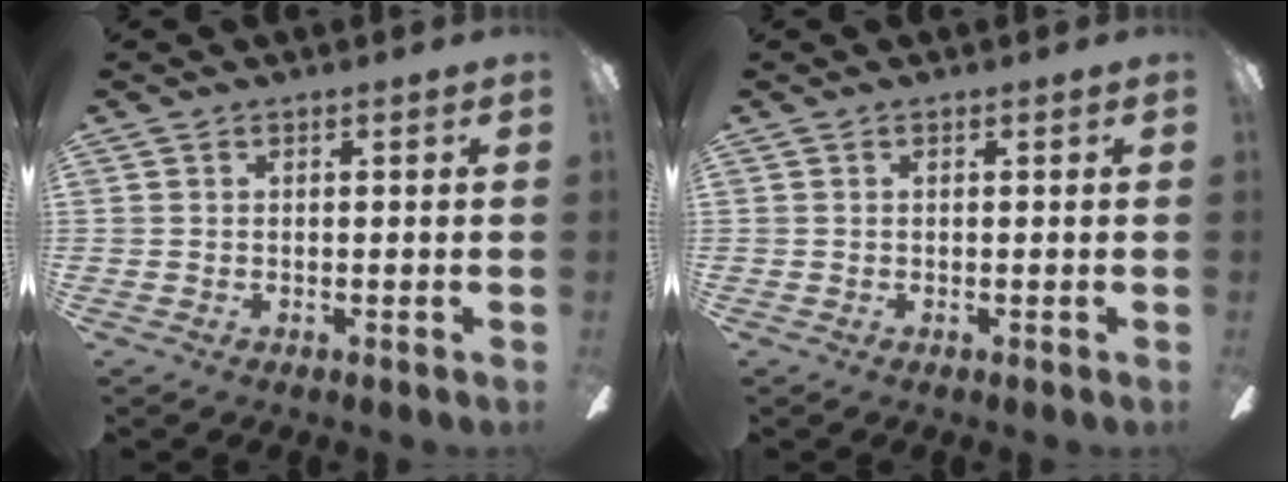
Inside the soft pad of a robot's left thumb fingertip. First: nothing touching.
{"total": 0.0}